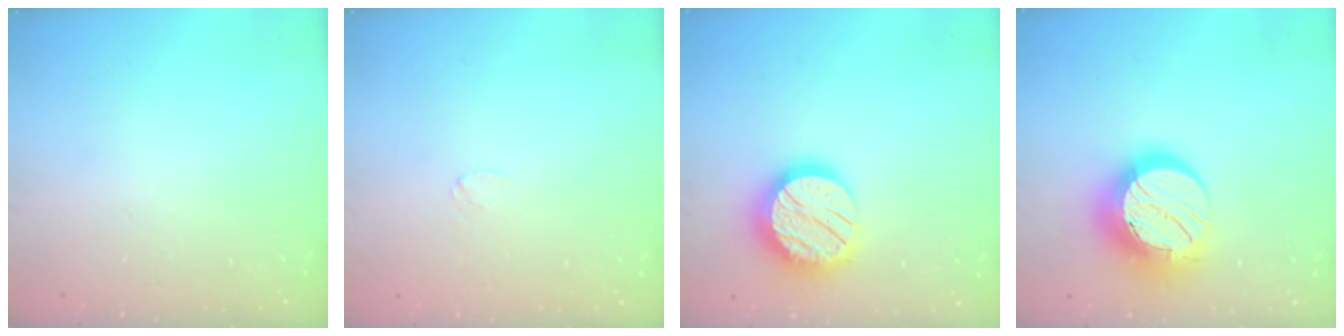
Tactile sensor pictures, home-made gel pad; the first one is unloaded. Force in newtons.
{"total": 2.9, "press": 2.9, "slide": 0.3}
{"total": 18.1, "press": 18.0, "slide": 1.1}
{"total": 18.5, "press": 18.5, "slide": 1.3}